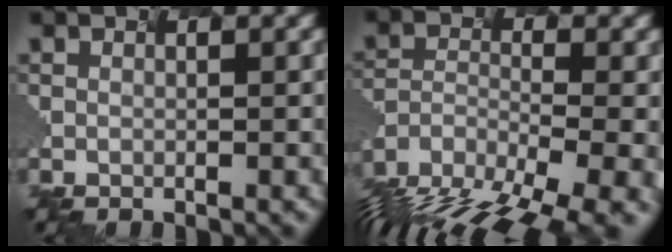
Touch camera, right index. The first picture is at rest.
{"total": 15.1, "force": [-12.9, 3.8, 7.0], "torque": [-0.155, -0.024, -0.159]}